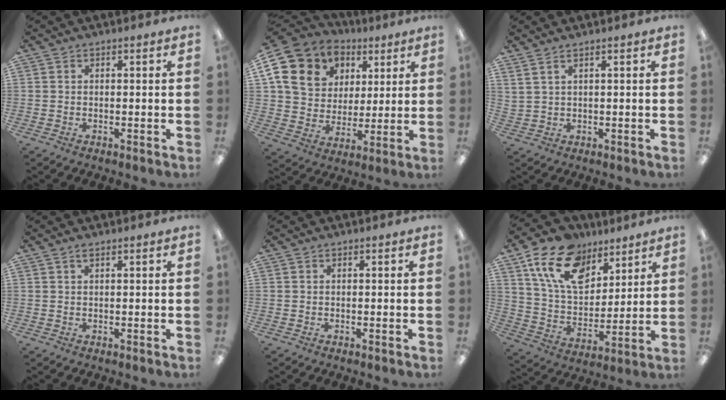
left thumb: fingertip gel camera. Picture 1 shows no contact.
{"total": 15.3, "force": [7.0, 12.5, 5.5], "torque": [-0.098, -0.034, 0.139]}
{"total": 1.7, "force": [1.2, 0.4, 1.0], "torque": [-0.022, -0.004, 0.023]}
{"total": 0.6, "force": [0.3, 0.1, 0.5], "torque": [-0.011, 0.000, 0.005]}
{"total": 0.0}
{"total": 17.5, "force": [10.1, 10.7, 9.5], "torque": [-0.174, -0.034, 0.187]}